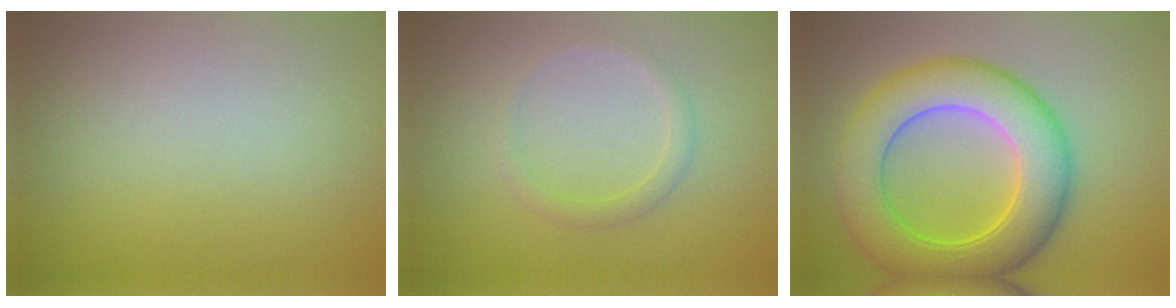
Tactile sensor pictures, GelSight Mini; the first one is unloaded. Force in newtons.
{"total": 1.3, "press": 1.3, "slide": 0.1}
{"total": 9.0, "press": 9.0, "slide": 0.2}